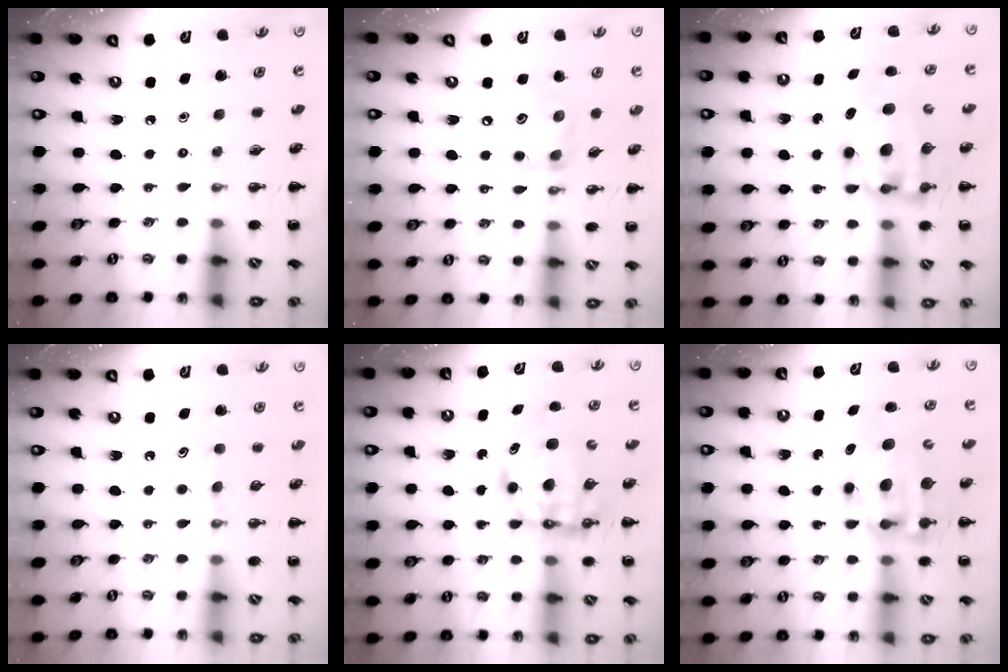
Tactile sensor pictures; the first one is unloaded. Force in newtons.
{"total": 10.1, "press": 10.1, "slide": 0.6}
{"total": 12.8, "press": 12.4, "slide": 3.1}
{"total": 3.9, "press": 3.6, "slide": 1.3}
{"total": 7.1, "press": 7.0, "slide": 1.4}
{"total": 11.7, "press": 11.4, "slide": 2.8}